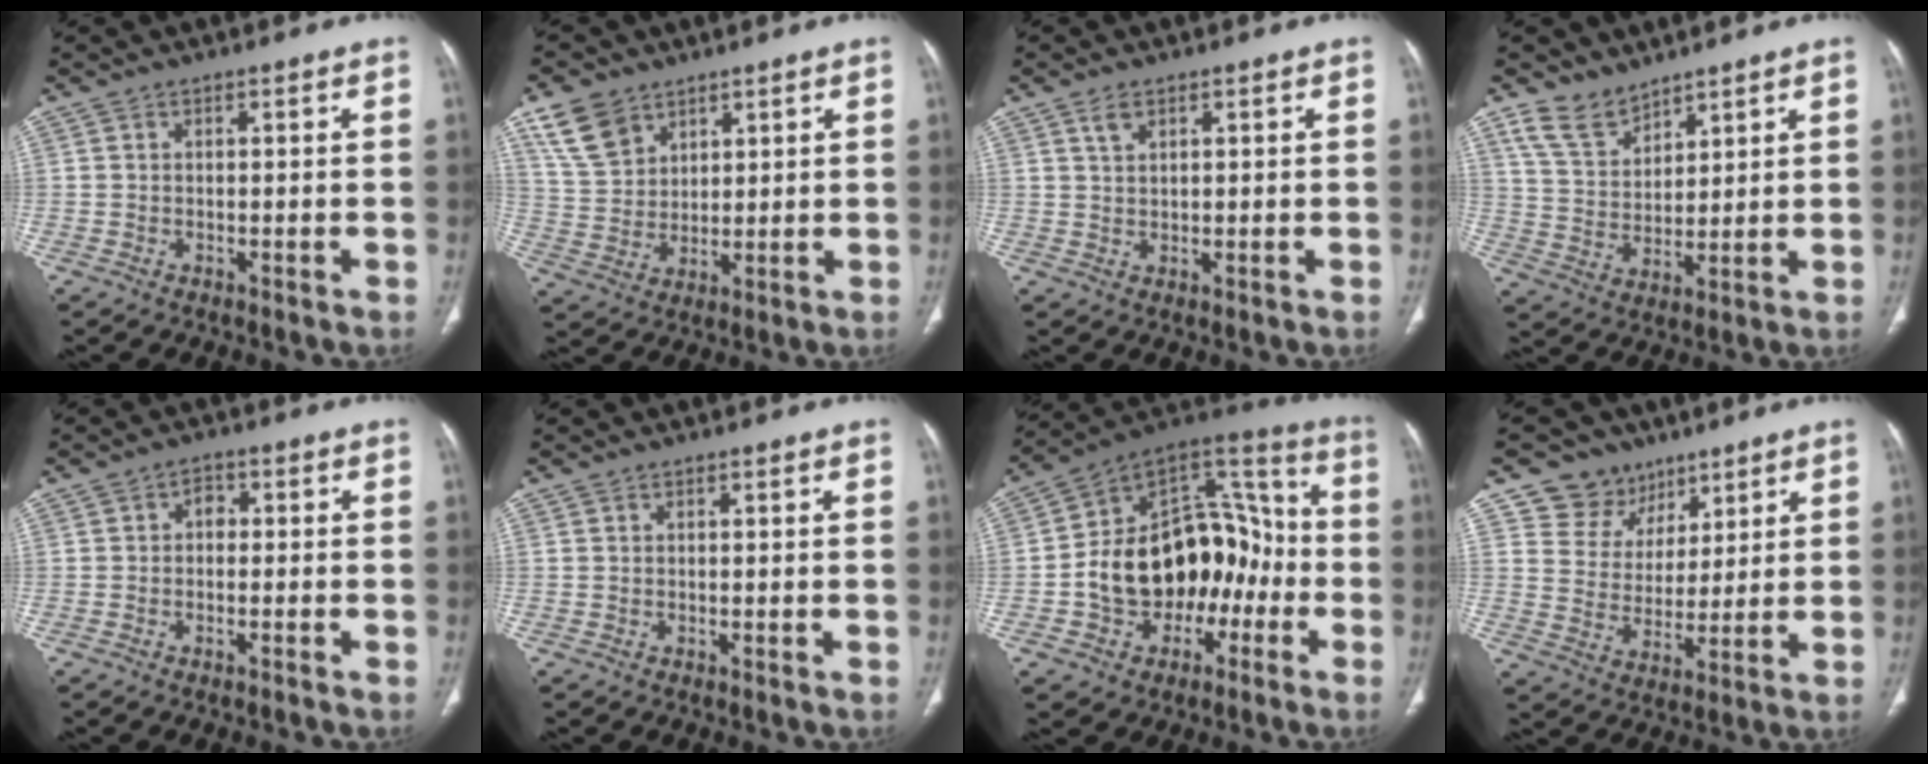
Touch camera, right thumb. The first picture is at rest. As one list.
[{"total": 9.5, "force": [5.8, 6.5, 3.9], "torque": [-0.060, -0.020, 0.122]}, {"total": 2.6, "force": [1.5, 1.4, 1.6], "torque": [-0.030, -0.006, 0.034]}, {"total": 7.6, "force": [6.1, 4.0, 2.4], "torque": [-0.031, -0.037, 0.132]}, {"total": 0.5, "force": [0.0, 0.3, 0.4], "torque": [-0.010, 0.001, 0.000]}, {"total": 0.0}, {"total": 20.7, "force": [-5.0, 14.6, 13.8], "torque": [-0.170, 0.070, -0.074]}, {"total": 9.7, "force": [6.2, 7.4, 0.8], "torque": [0.029, -0.040, 0.117]}]